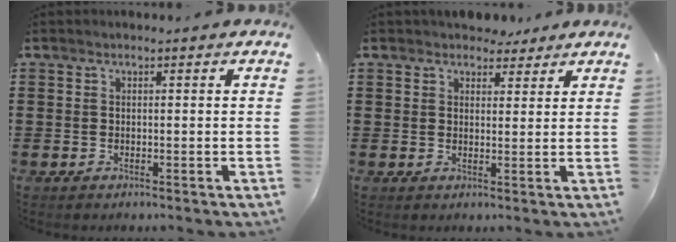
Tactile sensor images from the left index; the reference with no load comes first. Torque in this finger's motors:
{"motor_torque": [0.59, -0.45, 0.00, 0.05]}